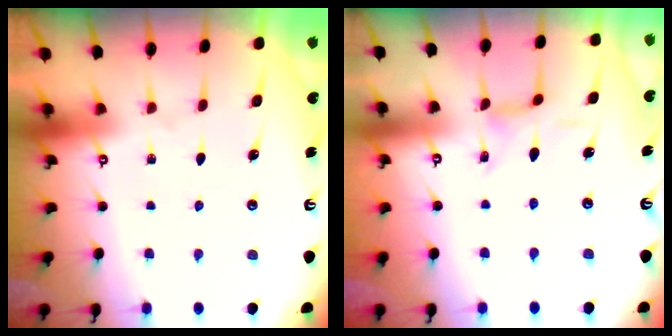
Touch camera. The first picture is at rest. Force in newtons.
{"total": 1.7, "press": 1.7, "slide": 0.4}